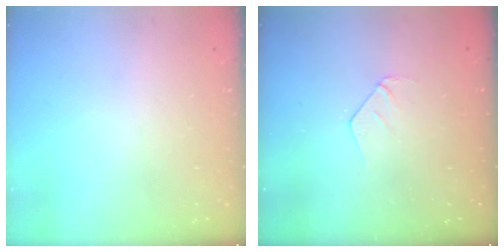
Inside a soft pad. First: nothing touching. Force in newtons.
{"total": 3.5, "press": 3.5, "slide": 0.2}